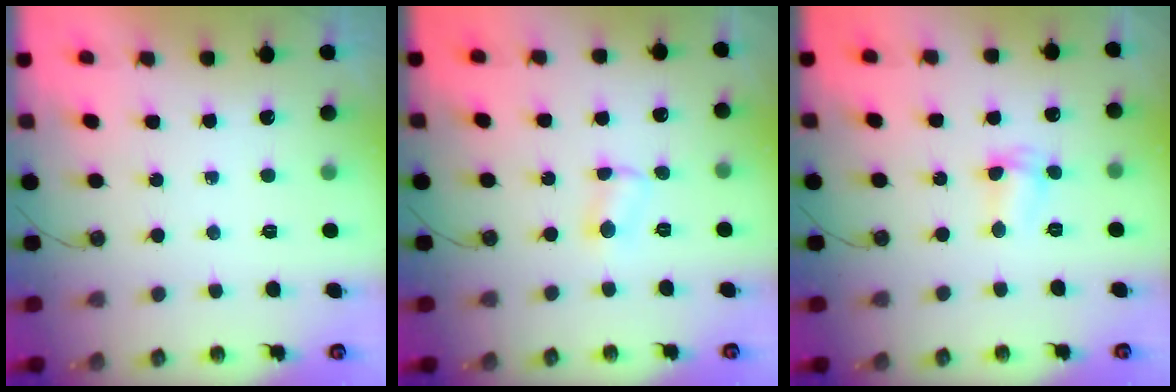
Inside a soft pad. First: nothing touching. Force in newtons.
{"total": 3.5, "press": 3.4, "slide": 0.7}
{"total": 2.9, "press": 2.9, "slide": 0.5}